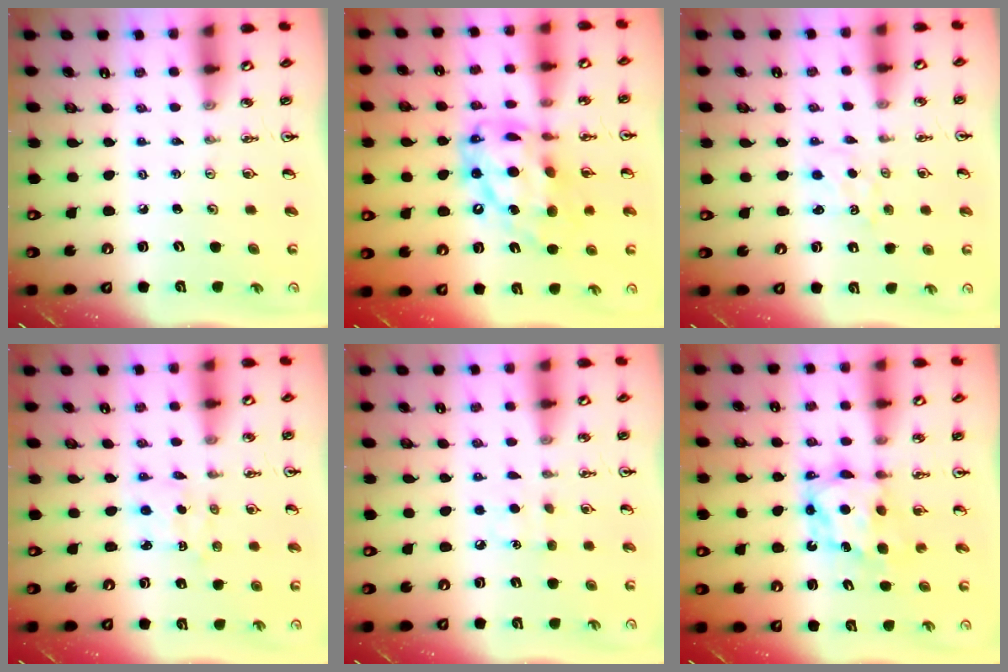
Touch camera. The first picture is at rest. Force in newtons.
{"total": 18.3, "press": 18.2, "slide": 1.6}
{"total": 2.3, "press": 2.3, "slide": 0.4}
{"total": 2.0, "press": 1.9, "slide": 0.6}
{"total": 6.8, "press": 6.8, "slide": 0.7}
{"total": 6.2, "press": 6.2, "slide": 0.2}